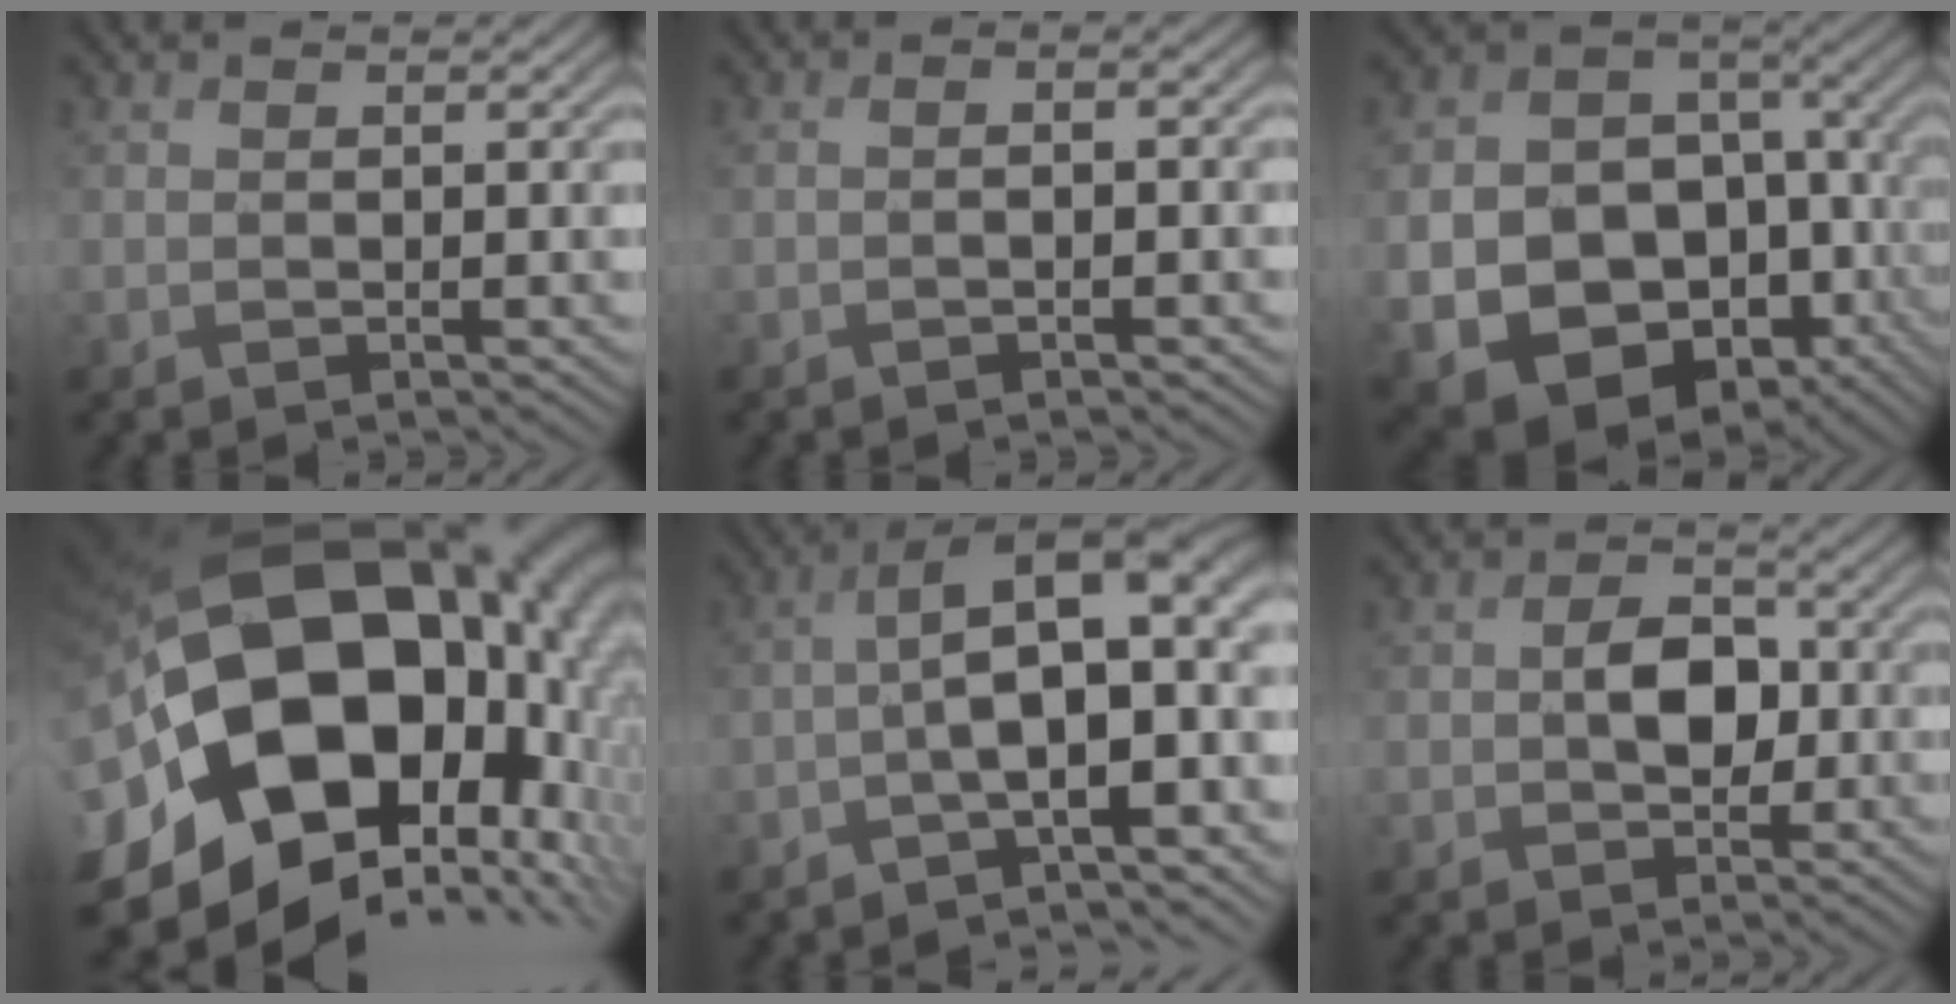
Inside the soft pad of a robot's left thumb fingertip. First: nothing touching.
{"total": 2.0, "force": [-0.6, 0.5, 1.8], "torque": [-0.032, 0.004, -0.016]}
{"total": 19.8, "force": [-6.1, 15.8, 10.4], "torque": [-0.215, -0.062, -0.072]}
{"total": 25.1, "force": [-2.6, 18.0, 17.2], "torque": [-0.317, -0.064, -0.064]}
{"total": 11.9, "force": [-2.2, 5.4, 10.4], "torque": [-0.156, 0.012, -0.038]}
{"total": 4.4, "force": [-0.3, 3.3, 2.9], "torque": [-0.050, -0.001, -0.010]}